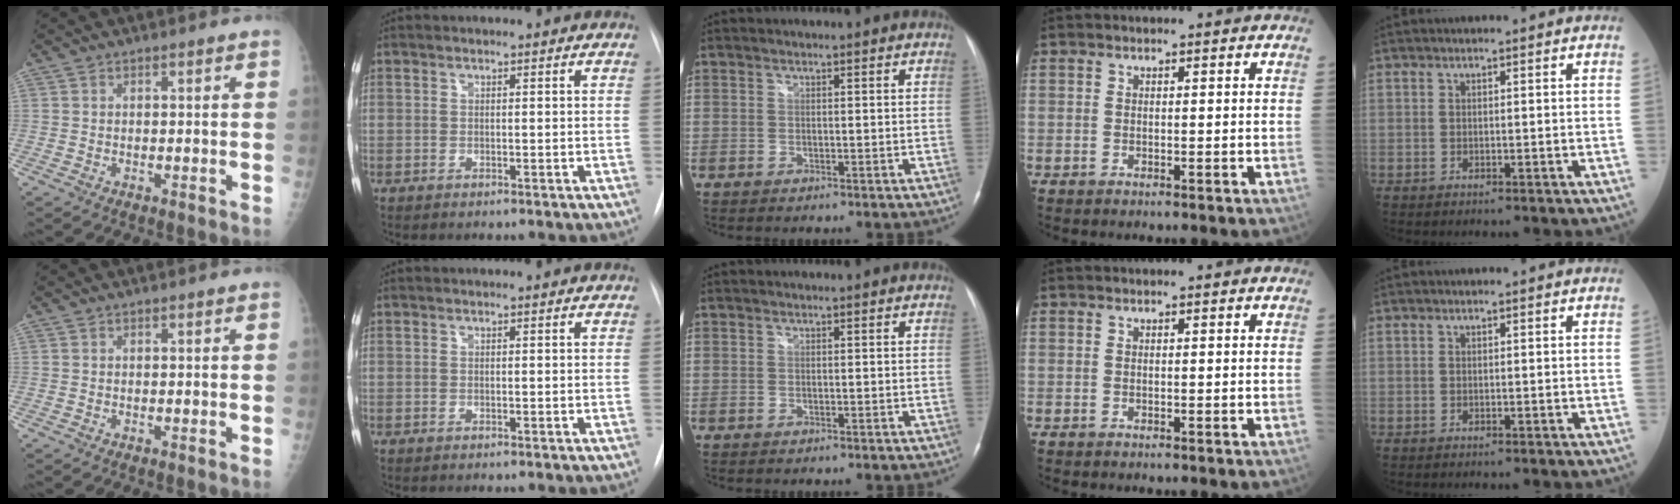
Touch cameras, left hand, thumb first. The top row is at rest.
{}